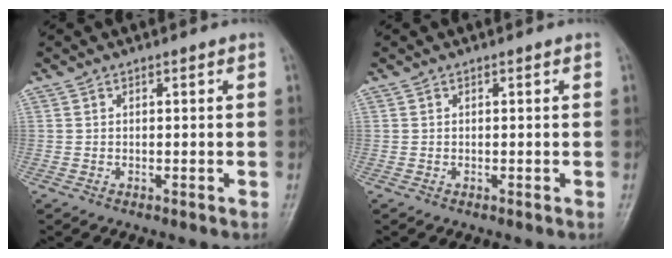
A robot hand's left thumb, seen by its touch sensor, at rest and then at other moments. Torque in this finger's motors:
{"motor_torque": [0.00, 0.00, 0.00, 0.00, 0.00]}